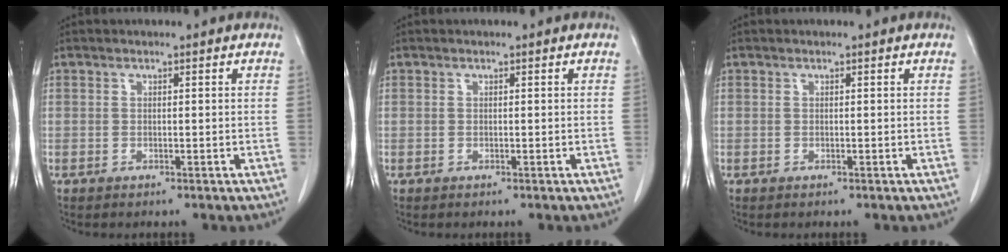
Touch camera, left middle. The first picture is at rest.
{"total": 0.0}
{"total": 0.0}